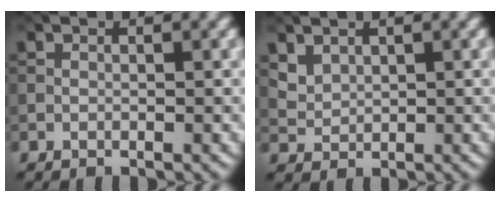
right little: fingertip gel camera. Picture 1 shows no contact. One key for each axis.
{"total": 2.0, "fx": 1.3, "fy": 1.2, "fz": 0.7, "tx": -0.018, "ty": -0.004, "tz": 0.036}